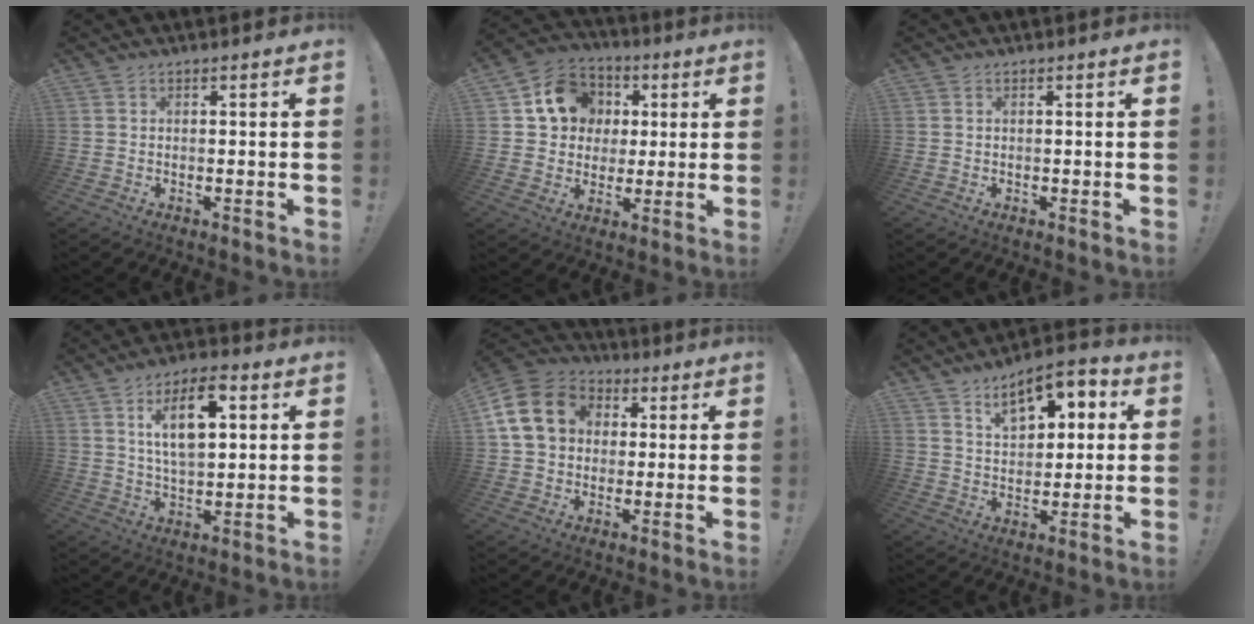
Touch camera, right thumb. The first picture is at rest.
{"total": 13.3, "force": [3.5, 11.6, 5.4], "torque": [-0.069, -0.001, 0.074]}
{"total": 0.0}
{"total": 12.6, "force": [4.4, 6.1, 10.1], "torque": [-0.168, 0.002, 0.075]}
{"total": 15.7, "force": [3.7, 13.0, 7.9], "torque": [-0.137, 0.010, 0.078]}
{"total": 11.9, "force": [6.3, 6.6, 7.6], "torque": [-0.110, -0.026, 0.111]}